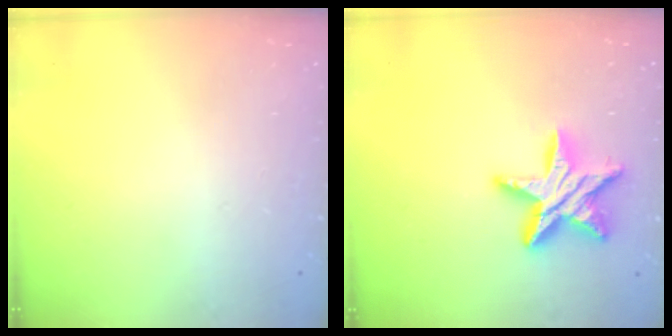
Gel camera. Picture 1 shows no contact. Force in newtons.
{"total": 14.4, "press": 14.4, "slide": 0.9}